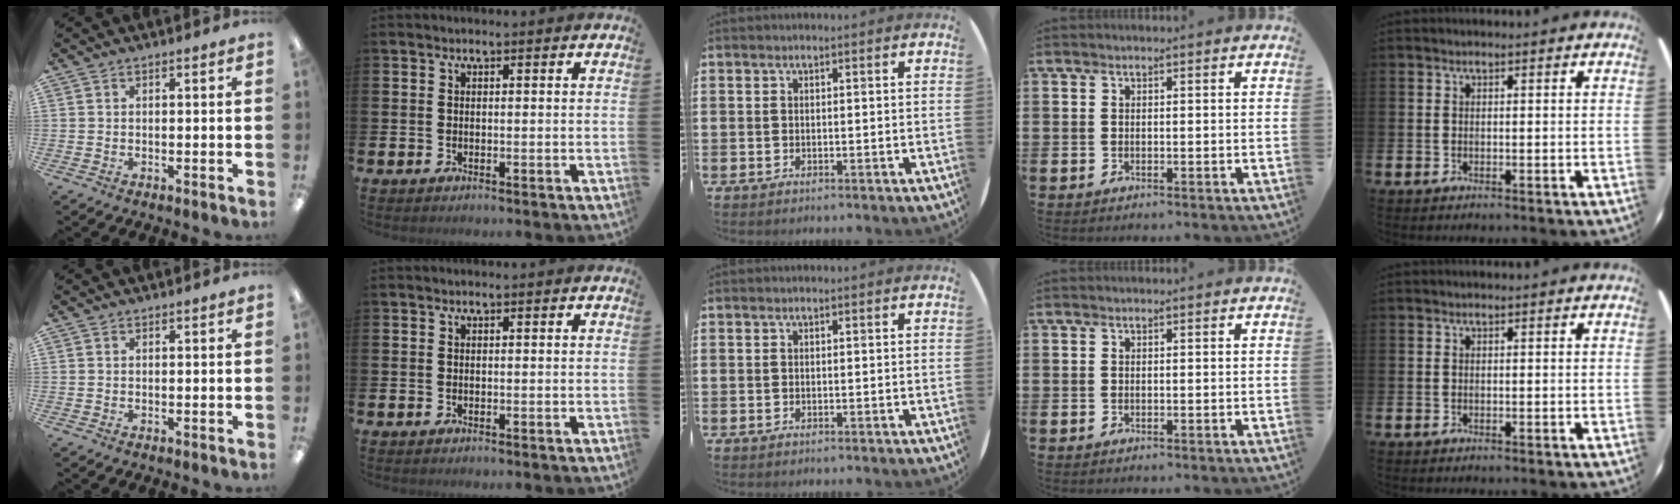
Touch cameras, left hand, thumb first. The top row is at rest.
{}